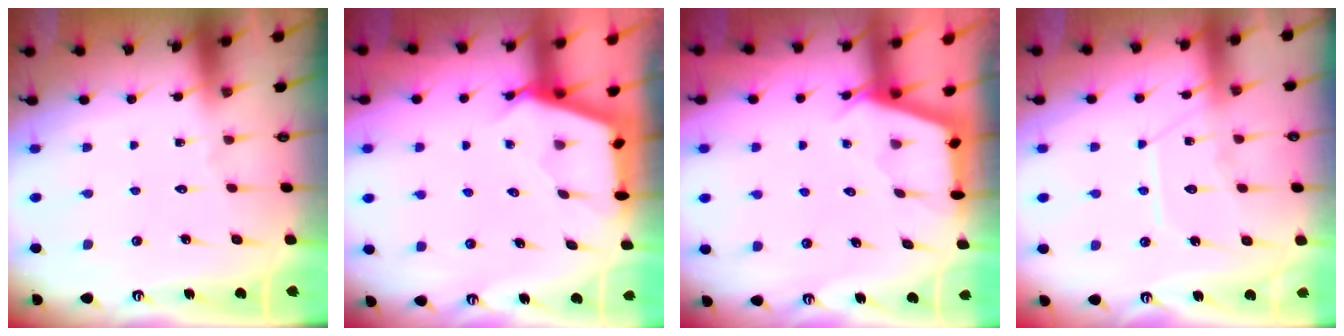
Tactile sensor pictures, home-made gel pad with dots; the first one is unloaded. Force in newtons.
{"total": 2.7, "press": 2.7, "slide": 0.3}
{"total": 2.8, "press": 2.7, "slide": 0.3}
{"total": 10.2, "press": 10.2, "slide": 0.9}